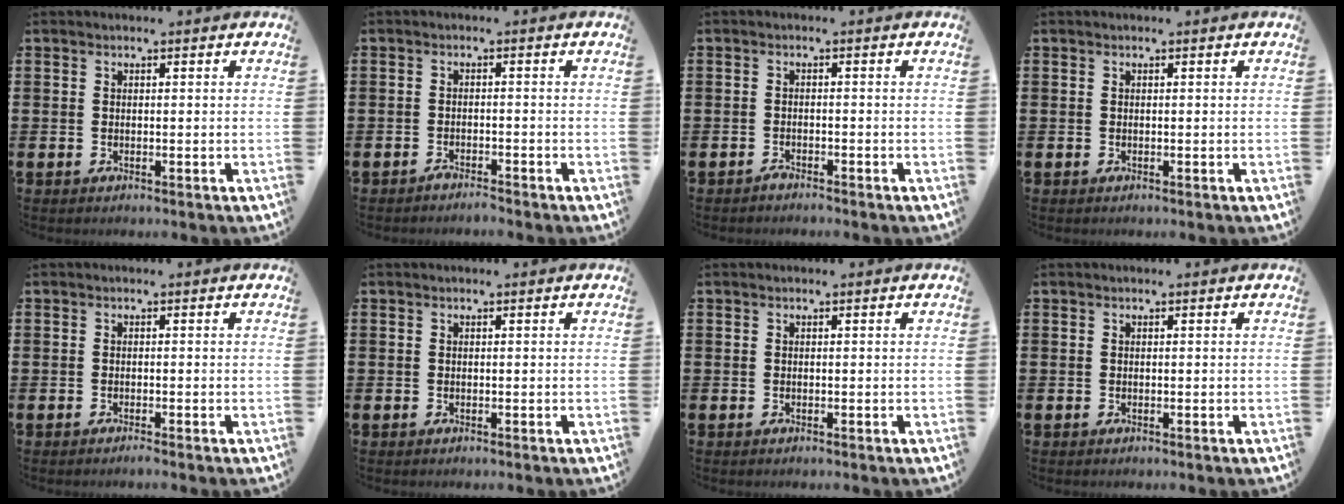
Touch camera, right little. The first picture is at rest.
{"total": 1.5, "force": [-1.5, 0.0, 0.0], "torque": [-0.004, 0.003, -0.031]}
{"total": 1.0, "force": [-1.0, 0.0, 0.0], "torque": [-0.003, -0.001, -0.021]}
{"total": 0.0}
{"total": 0.6, "force": [-0.5, 0.0, 0.4], "torque": [-0.007, -0.004, -0.009]}
{"total": 0.0}
{"total": 0.0}
{"total": 0.0}